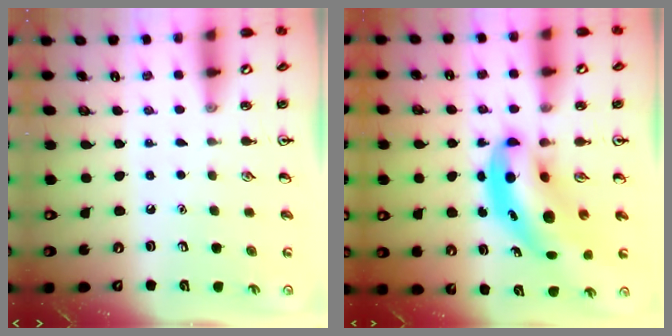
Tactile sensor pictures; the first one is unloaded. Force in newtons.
{"total": 7.7, "press": 7.6, "slide": 1.4}